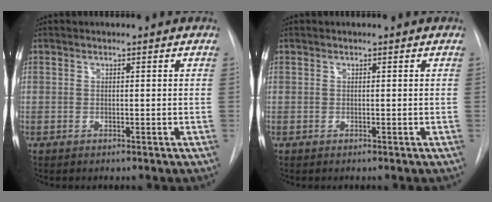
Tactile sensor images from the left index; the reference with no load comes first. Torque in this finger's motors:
{"motor_torque": [0.00, 0.01, 0.00, 0.00]}